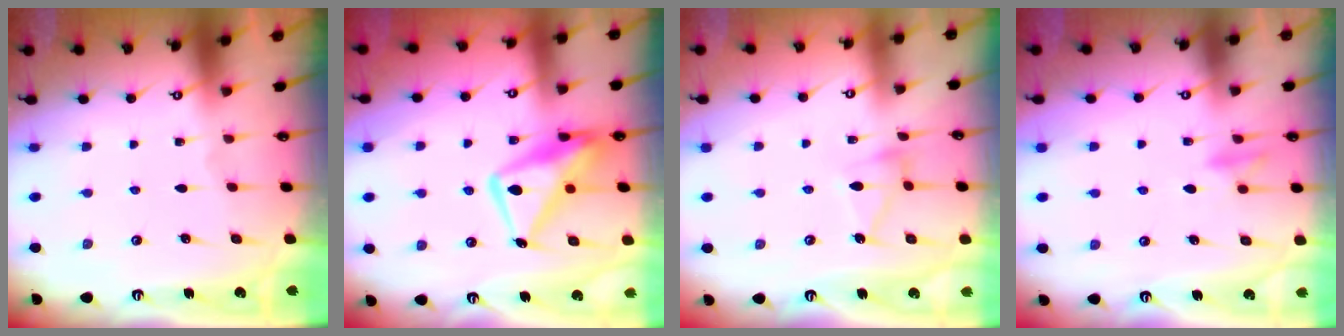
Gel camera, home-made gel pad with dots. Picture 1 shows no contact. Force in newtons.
{"total": 15.2, "press": 15.1, "slide": 1.4}
{"total": 8.7, "press": 8.6, "slide": 0.6}
{"total": 9.3, "press": 9.2, "slide": 1.3}